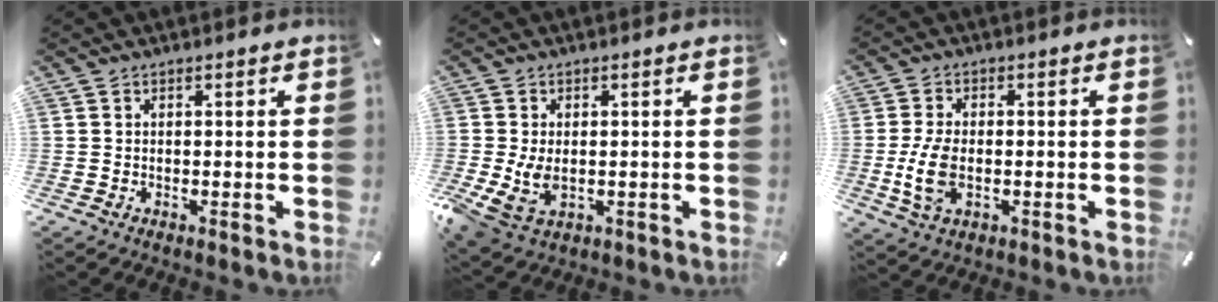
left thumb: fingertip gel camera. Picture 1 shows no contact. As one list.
[{"total": 7.2, "force": [-0.9, 4.9, 5.2], "torque": [-0.116, -0.005, -0.015]}, {"total": 7.6, "force": [-1.4, 4.3, 6.1], "torque": [-0.138, -0.004, -0.025]}]